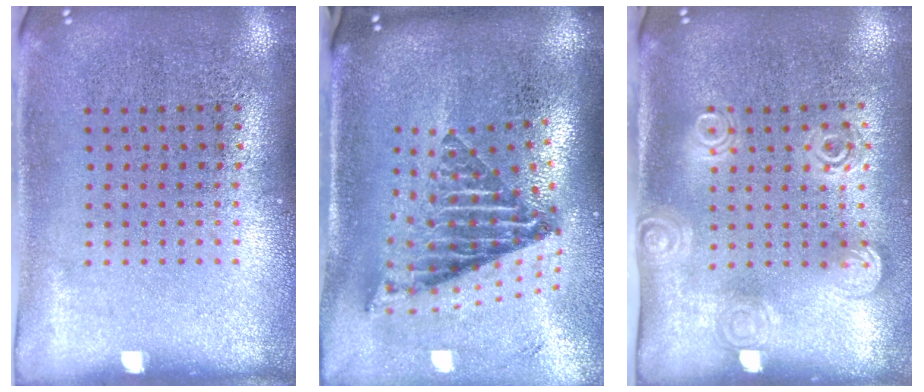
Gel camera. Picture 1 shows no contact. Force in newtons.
{"total": 2.7, "press": 1.8, "slide": 2.0}
{"total": 1.7, "press": 1.3, "slide": 1.1}